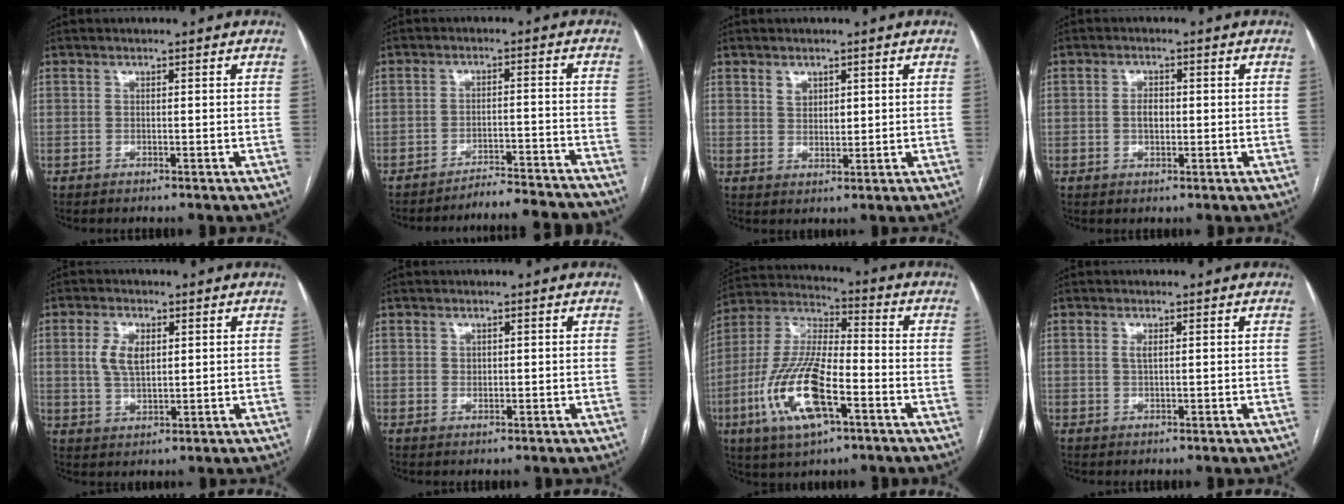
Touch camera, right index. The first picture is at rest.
{"total": 11.9, "force": [-11.8, -0.3, 1.9], "torque": [-0.004, 0.003, -0.158]}
{"total": 2.4, "force": [1.4, 1.6, 1.2], "torque": [-0.022, 0.001, 0.030]}
{"total": 2.2, "force": [-0.1, 1.3, 1.8], "torque": [-0.031, 0.004, -0.002]}
{"total": 5.3, "force": [1.4, 2.7, 4.4], "torque": [-0.094, 0.006, 0.030]}
{"total": 0.6, "force": [0.3, 0.5, 0.2], "torque": [0.003, -0.001, 0.005]}
{"total": 16.6, "force": [-6.1, 5.1, 14.6], "torque": [-0.315, -0.005, -0.109]}
{"total": 1.1, "force": [0.4, 0.3, 1.0], "torque": [-0.024, -0.001, 0.007]}